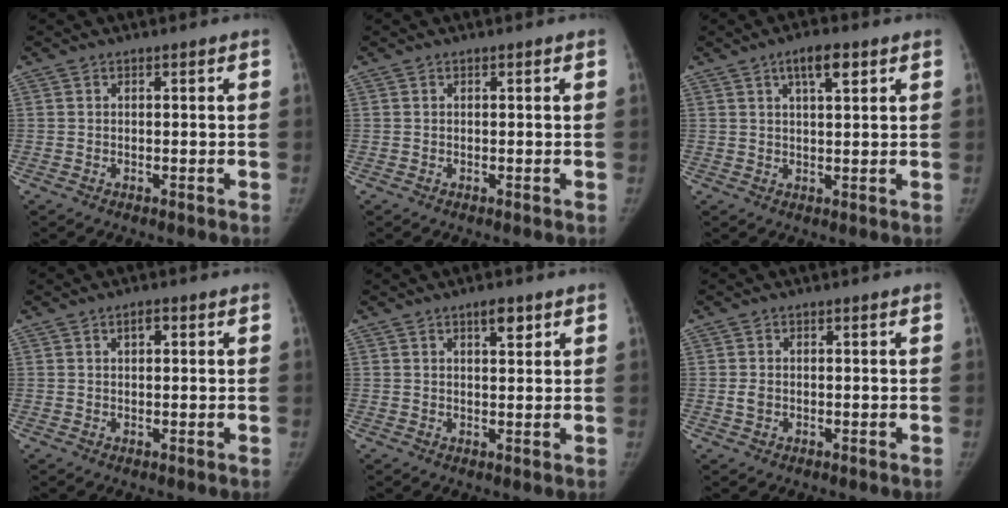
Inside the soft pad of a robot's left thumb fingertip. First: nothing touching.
{"total": 0.0}
{"total": 5.0, "force": [2.6, 1.6, 3.9], "torque": [-0.058, -0.005, 0.042]}
{"total": 1.8, "force": [0.8, 0.9, 1.4], "torque": [-0.018, 0.003, 0.012]}
{"total": 3.1, "force": [1.9, 1.1, 2.2], "torque": [-0.022, -0.010, 0.028]}
{"total": 1.5, "force": [-0.2, 1.2, 1.0], "torque": [-0.016, 0.000, -0.002]}